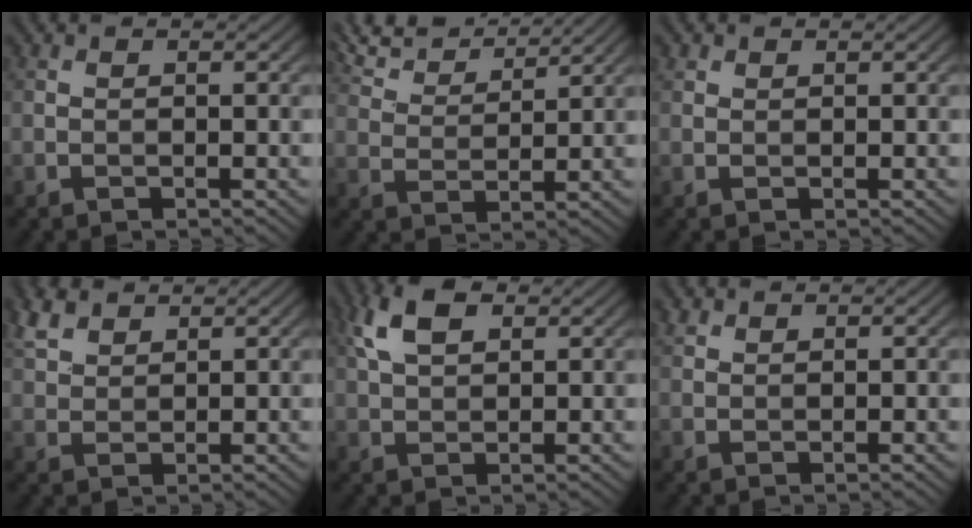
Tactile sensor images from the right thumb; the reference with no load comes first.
{"total": 9.0, "force": [7.8, 2.0, 4.1], "torque": [-0.103, 0.016, 0.137]}
{"total": 0.8, "force": [0.6, 0.5, 0.2], "torque": [-0.004, 0.003, 0.013]}
{"total": 4.3, "force": [3.0, 2.3, 2.1], "torque": [-0.055, 0.009, 0.064]}
{"total": 6.2, "force": [2.9, 3.2, 4.4], "torque": [-0.103, 0.012, 0.054]}
{"total": 1.5, "force": [1.2, 0.8, 0.4], "torque": [-0.012, 0.005, 0.026]}